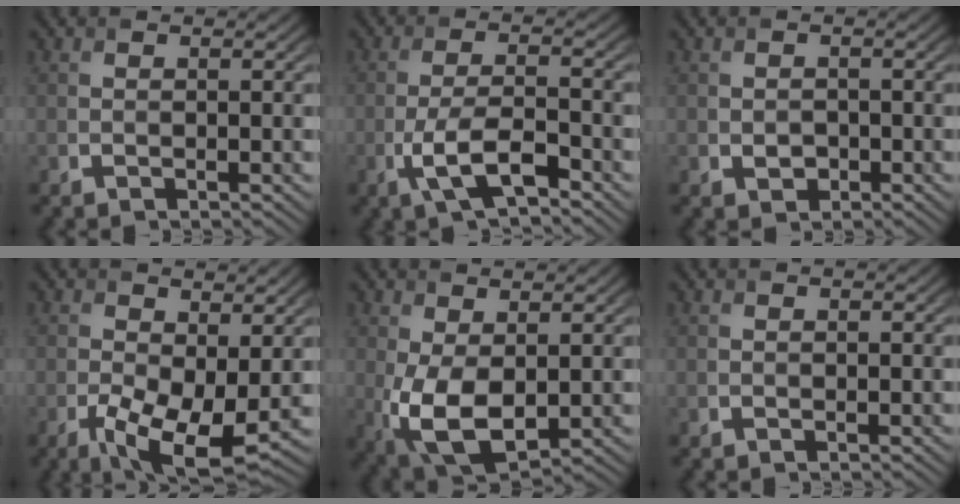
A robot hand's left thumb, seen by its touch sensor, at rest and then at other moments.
{"total": 6.1, "force": [-3.2, 1.8, 4.9], "torque": [-0.103, 0.003, -0.063]}
{"total": 1.5, "force": [-0.5, 1.2, 0.7], "torque": [-0.012, -0.006, -0.008]}
{"total": 8.2, "force": [-2.1, 3.8, 6.9], "torque": [-0.144, -0.024, -0.031]}
{"total": 7.8, "force": [-0.7, 4.4, 6.5], "torque": [-0.155, -0.014, -0.005]}
{"total": 0.0}